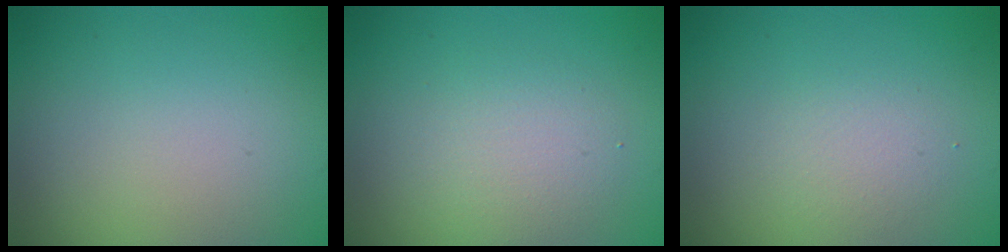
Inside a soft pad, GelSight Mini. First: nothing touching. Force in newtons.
{"total": 2.7, "press": 2.7, "slide": 0.1}
{"total": 1.6, "press": 1.6, "slide": 0.2}